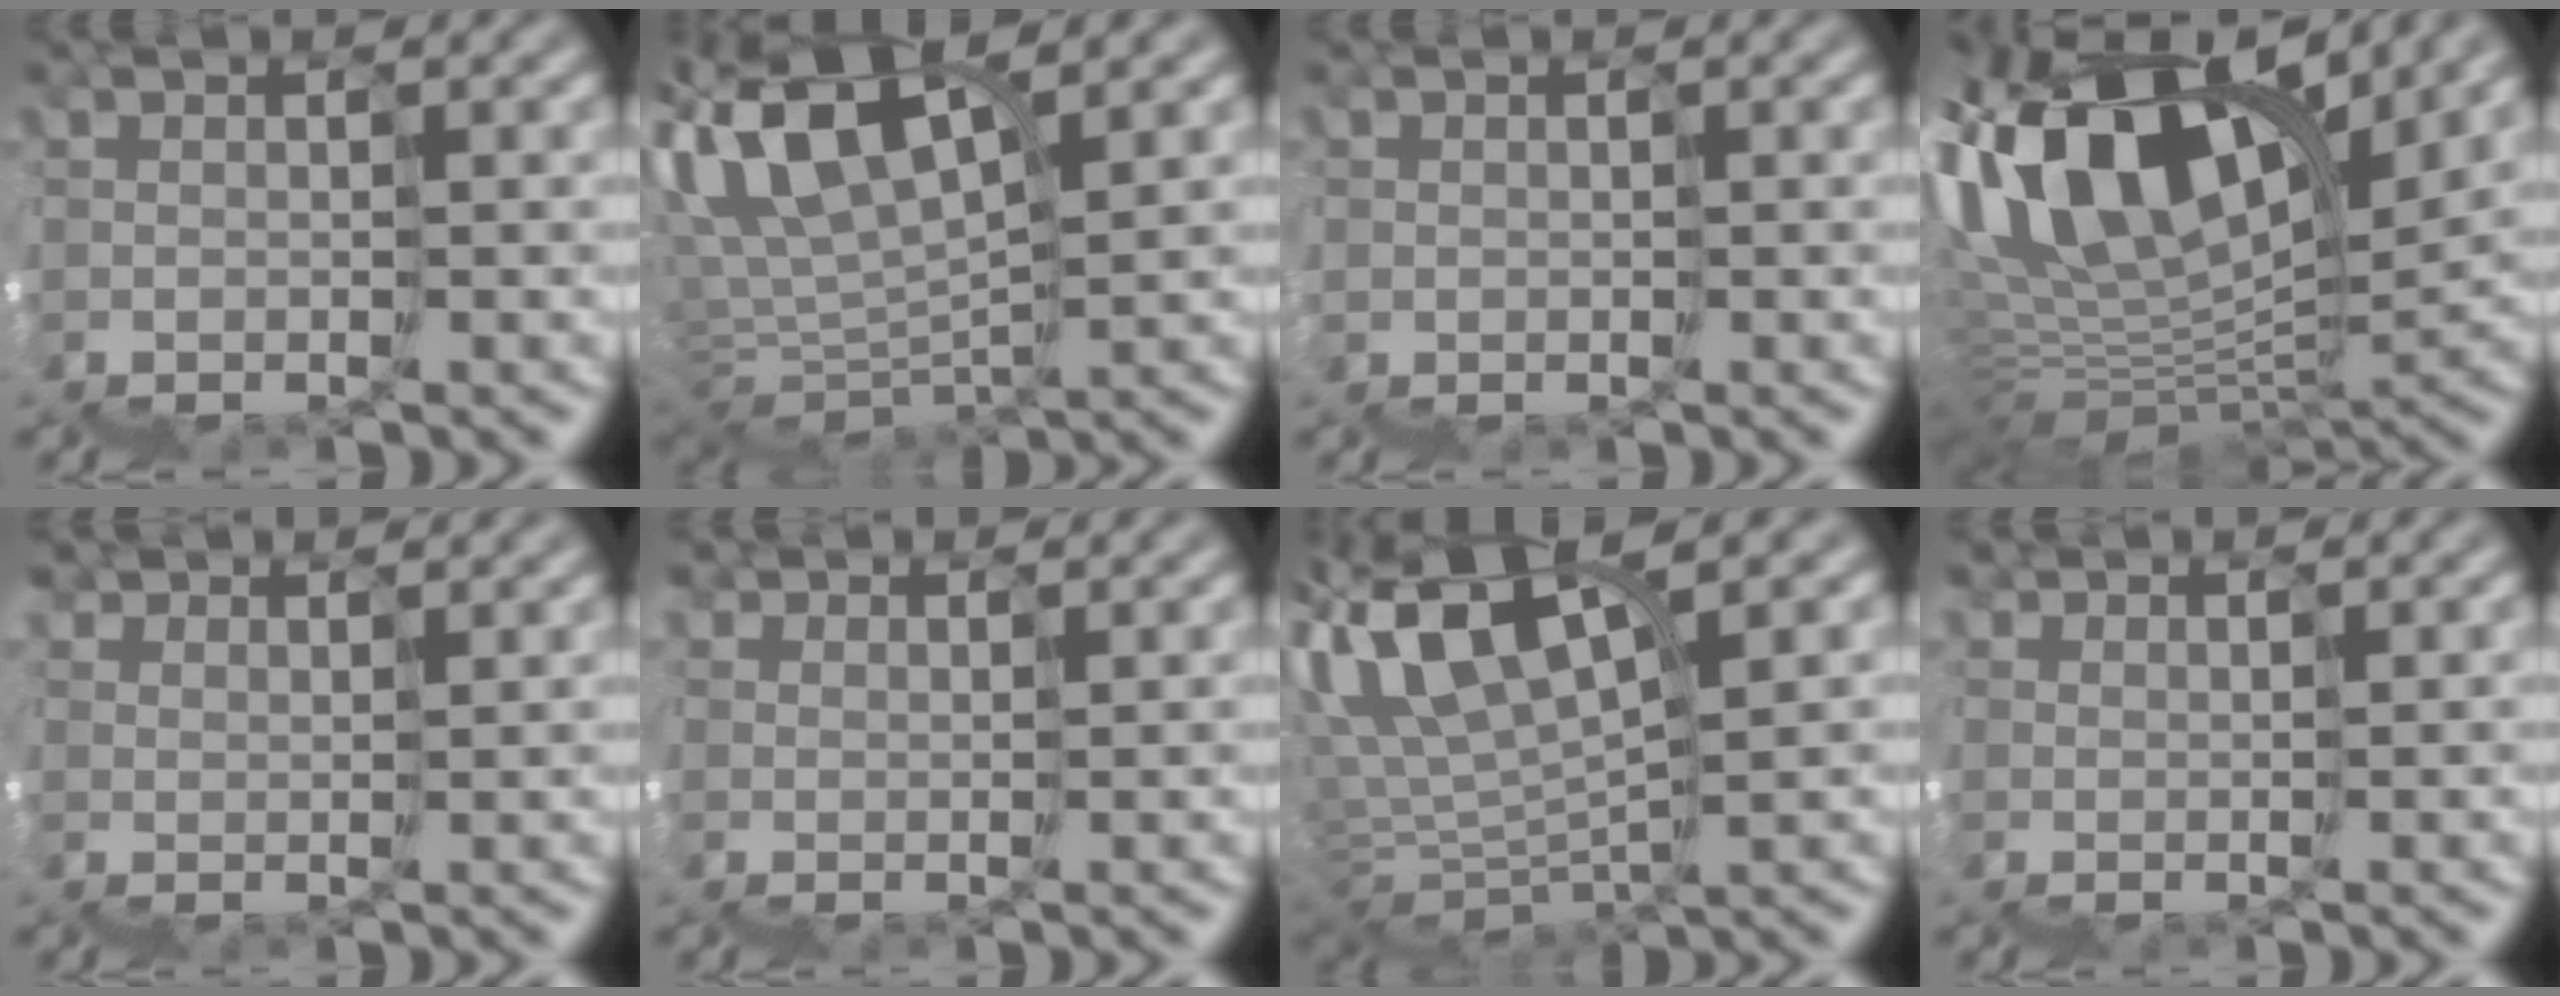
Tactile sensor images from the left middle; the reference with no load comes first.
{"total": 5.0, "force": [4.1, 1.5, 2.5], "torque": [-0.089, 0.033, 0.064]}
{"total": 0.7, "force": [0.1, 0.7, -0.1], "torque": [-0.016, -0.004, 0.010]}
{"total": 9.5, "force": [6.1, 4.6, 5.6], "torque": [-0.141, 0.048, 0.091]}
{"total": 4.1, "force": [4.0, -0.2, -0.9], "torque": [0.013, 0.035, 0.061]}
{"total": 3.1, "force": [3.0, 0.0, -0.6], "torque": [0.012, 0.032, 0.047]}
{"total": 4.4, "force": [3.8, 1.1, 2.0], "torque": [-0.076, 0.033, 0.060]}
{"total": 2.2, "force": [2.2, -0.1, -0.6], "torque": [0.017, 0.025, 0.034]}